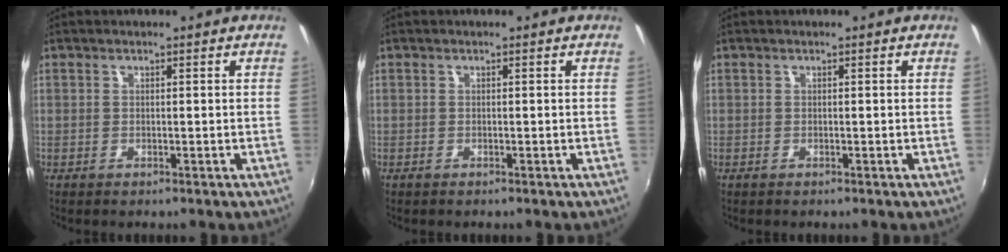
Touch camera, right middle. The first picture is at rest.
{"total": 0.0}
{"total": 0.0}